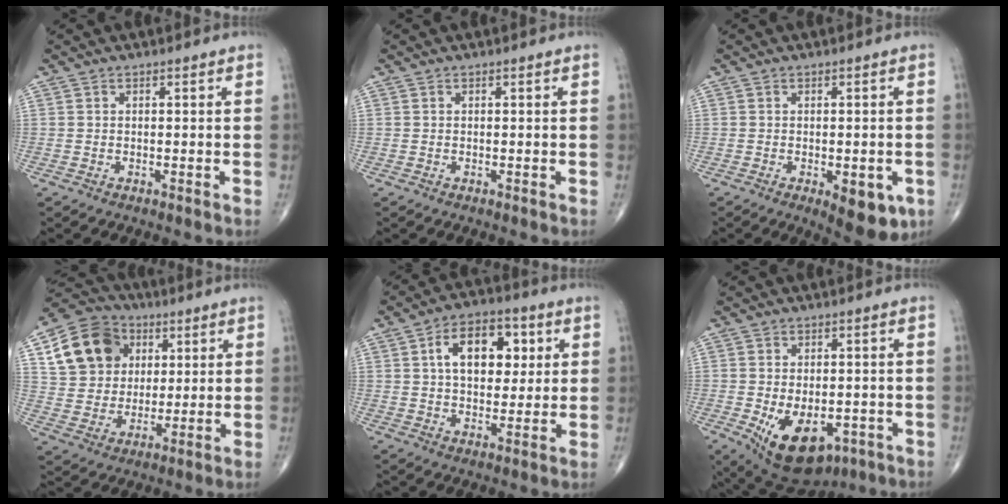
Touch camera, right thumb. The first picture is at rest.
{"total": 0.0}
{"total": 7.5, "force": [-2.7, 3.4, 6.1], "torque": [-0.062, -0.003, -0.026]}
{"total": 15.8, "force": [5.5, 12.9, 7.4], "torque": [-0.107, 0.003, 0.098]}
{"total": 13.1, "force": [3.4, 8.1, 9.7], "torque": [-0.113, 0.005, 0.050]}
{"total": 13.4, "force": [-4.9, 7.8, 9.7], "torque": [-0.140, -0.003, -0.053]}